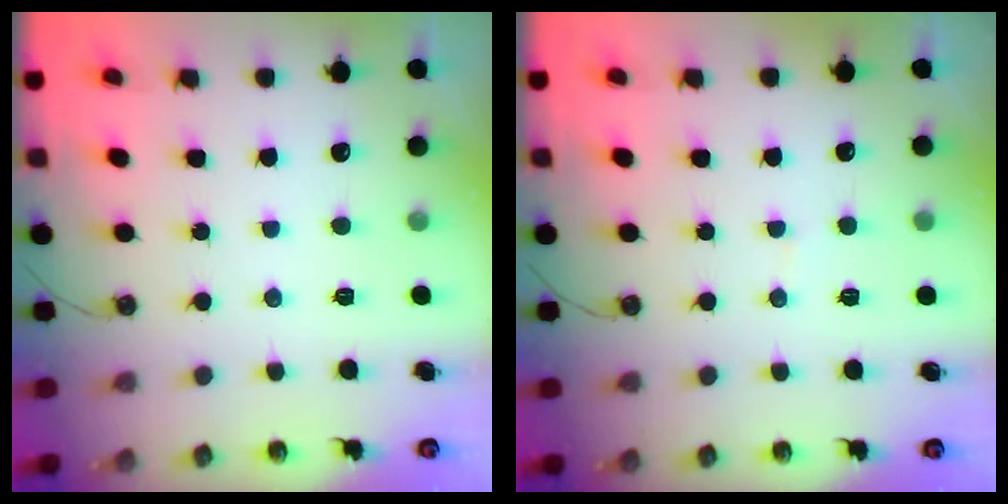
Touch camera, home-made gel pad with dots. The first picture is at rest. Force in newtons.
{"total": 3.2, "press": 3.2, "slide": 0.3}